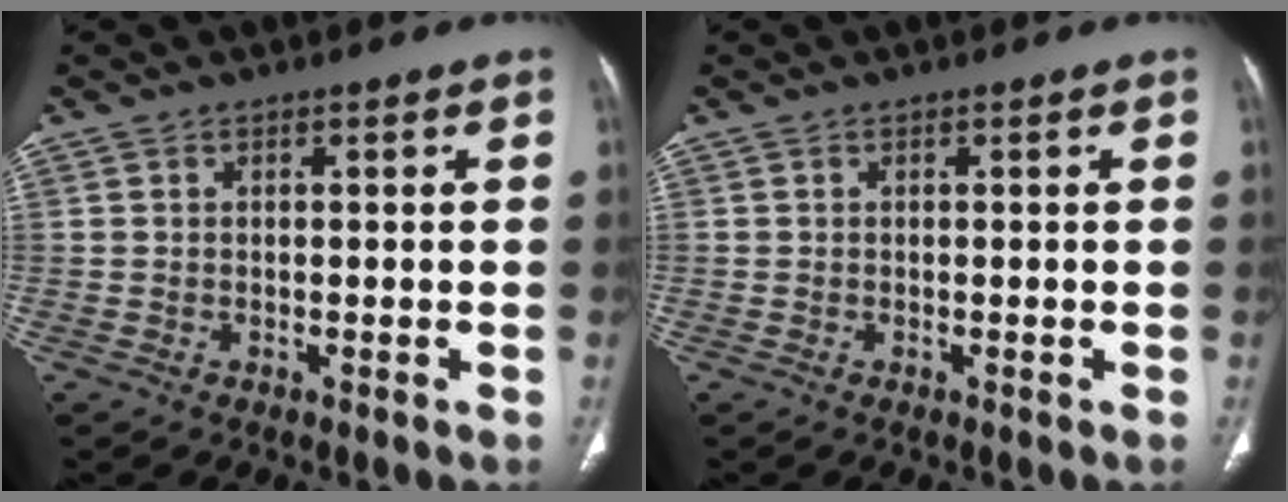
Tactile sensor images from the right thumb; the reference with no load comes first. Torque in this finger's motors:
{"motor_torque": [0.00, 0.00, 0.15, -0.15, 0.00]}